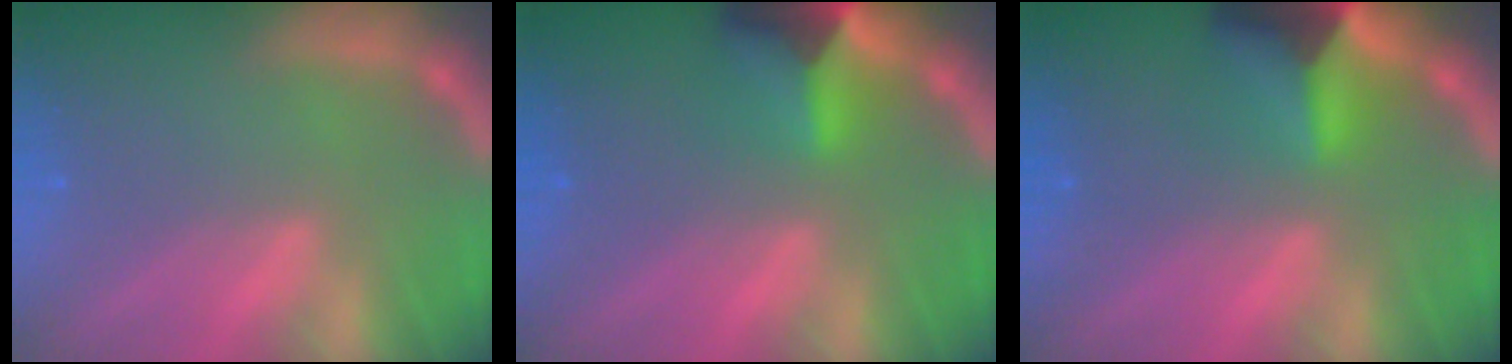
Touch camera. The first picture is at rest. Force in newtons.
{"total": 5.9}
{"total": 7.4}